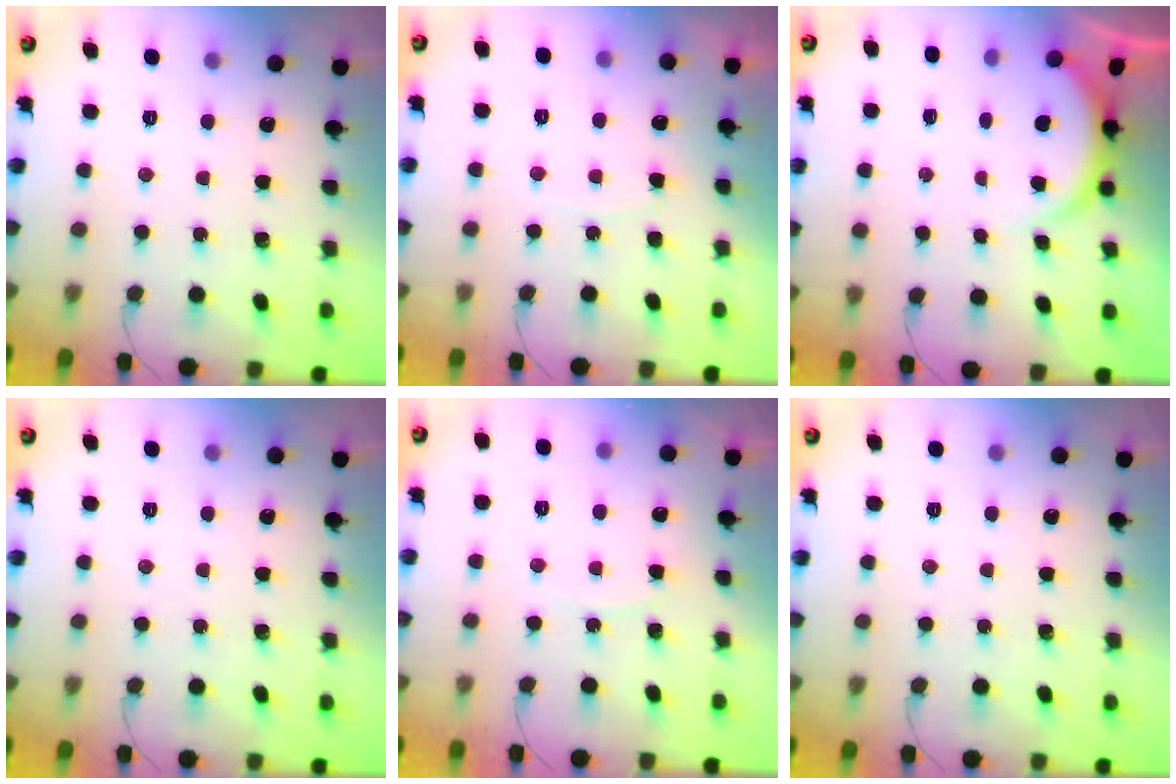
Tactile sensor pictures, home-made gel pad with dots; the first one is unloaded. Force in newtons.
{"total": 5.1, "press": 5.1, "slide": 0.6}
{"total": 3.7, "press": 3.7, "slide": 0.3}
{"total": 0.0}
{"total": 4.4, "press": 4.4, "slide": 0.6}
{"total": 0.0}